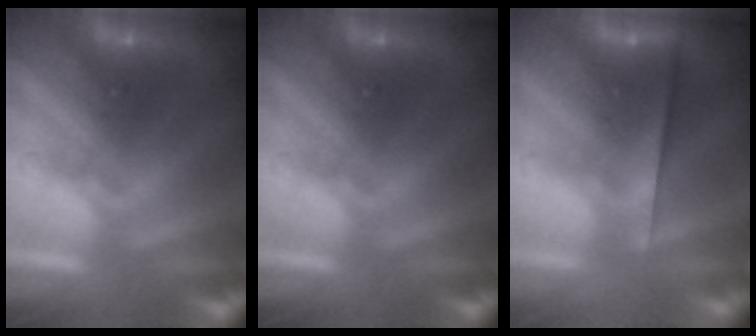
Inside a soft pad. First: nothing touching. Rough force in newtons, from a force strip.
{"total": 0.0}
{"total": 2.2}